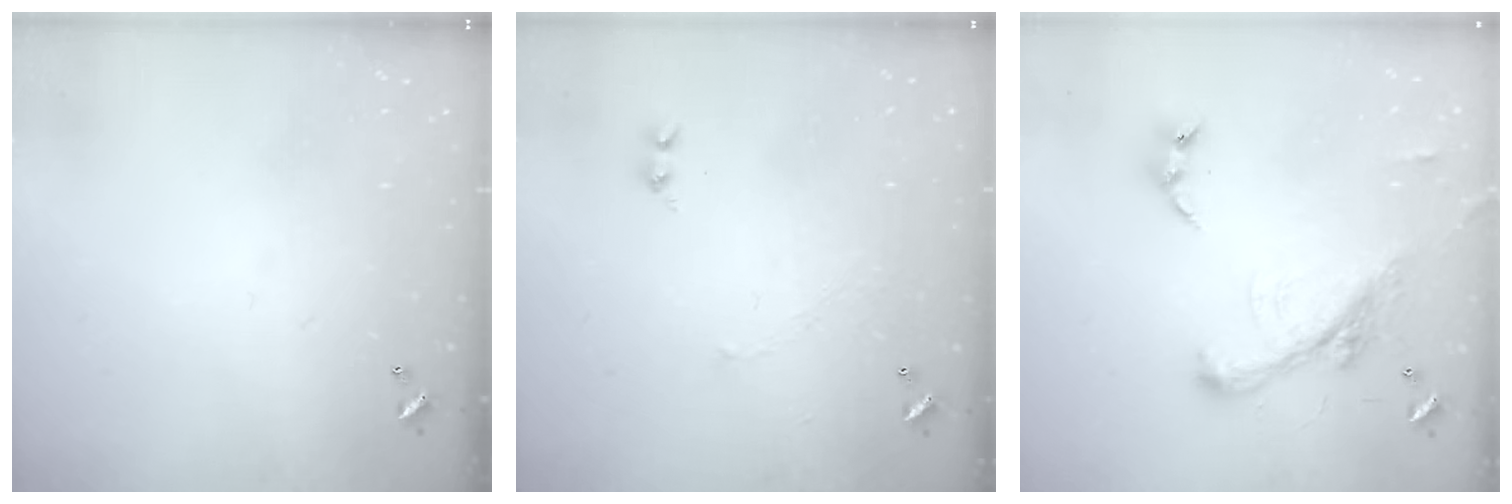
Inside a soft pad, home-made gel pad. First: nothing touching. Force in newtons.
{"total": 2.6, "press": 2.6, "slide": 0.6}
{"total": 4.8, "press": 4.7, "slide": 1.1}